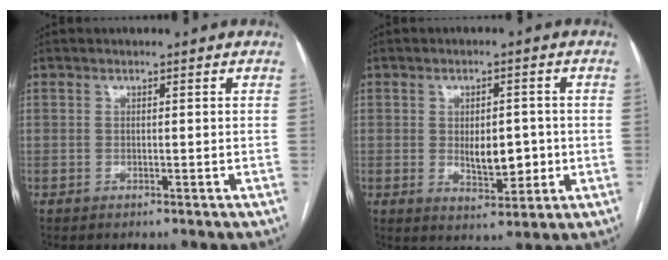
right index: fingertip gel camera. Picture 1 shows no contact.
{"total": 6.1, "force": [-0.5, 2.9, 5.4], "torque": [-0.080, -0.006, 0.002]}